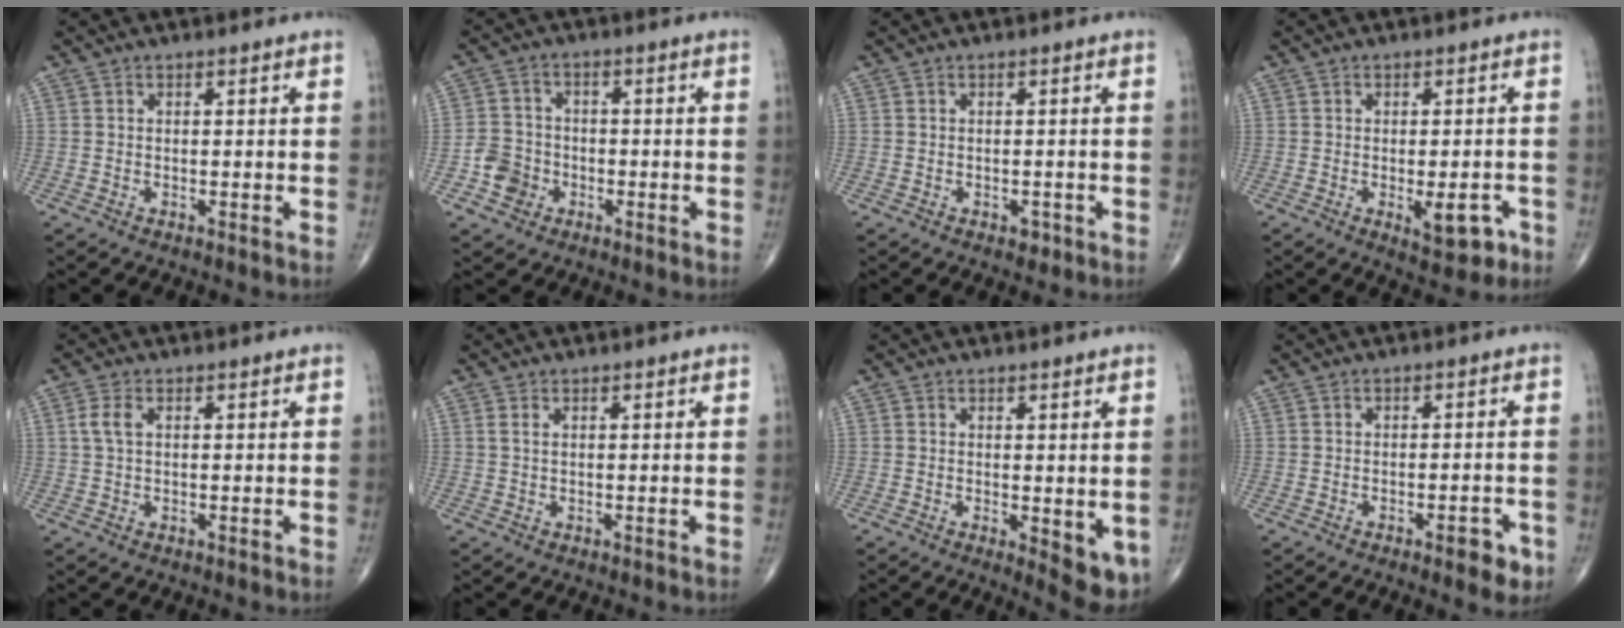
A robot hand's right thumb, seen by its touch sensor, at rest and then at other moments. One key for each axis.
{"total": 5.7, "fx": -2.1, "fy": 5.1, "fz": 1.7, "tx": -0.007, "ty": 0.019, "tz": -0.038}
{"total": 1.4, "fx": -0.7, "fy": 1.0, "fz": 0.7, "tx": -0.005, "ty": 0.002, "tz": -0.006}
{"total": 6.3, "fx": -2.3, "fy": 2.7, "fz": 5.2, "tx": -0.051, "ty": 0.003, "tz": -0.021}
{"total": 2.9, "fx": 0.8, "fy": 1.5, "fz": 2.4, "tx": -0.061, "ty": 0.010, "tz": 0.016}
{"total": 1.1, "fx": 0.4, "fy": 0.5, "fz": 0.9, "tx": -0.023, "ty": 0.010, "tz": 0.013}
{"total": 6.4, "fx": -0.9, "fy": 2.6, "fz": 5.8, "tx": -0.064, "ty": -0.017, "tz": -0.006}
{"total": 4.6, "fx": -2.3, "fy": 1.7, "fz": 3.6, "tx": -0.031, "ty": 0.009, "tz": -0.026}